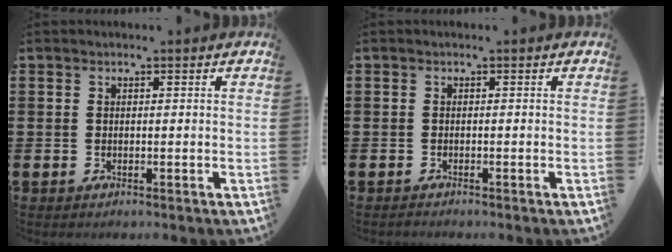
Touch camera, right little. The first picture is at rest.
{"total": 0.9, "force": [-0.9, 0.0, 0.0], "torque": [-0.003, -0.001, -0.018]}